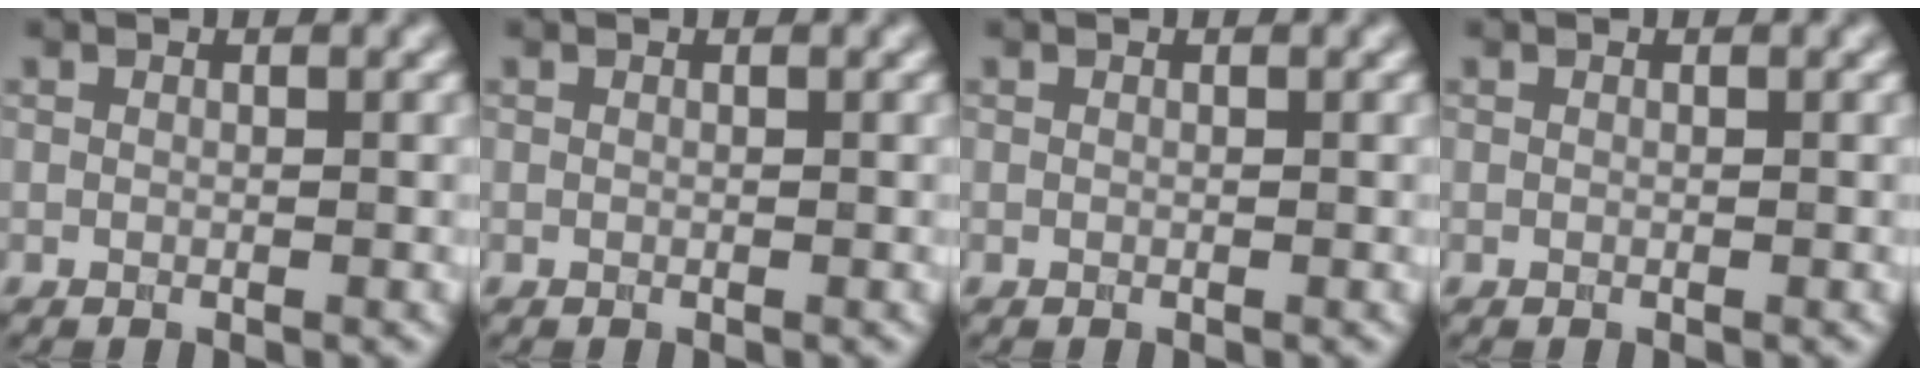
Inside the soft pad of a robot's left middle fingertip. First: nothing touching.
{"total": 0.0}
{"total": 0.0}
{"total": 0.0}